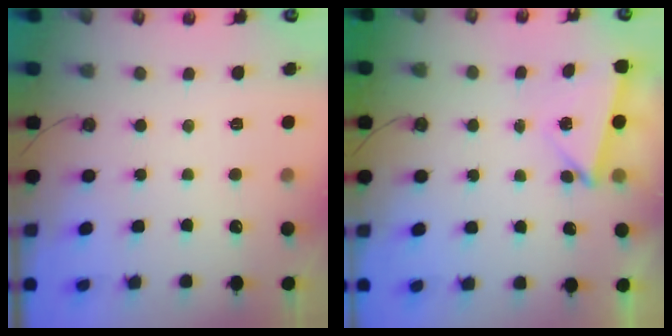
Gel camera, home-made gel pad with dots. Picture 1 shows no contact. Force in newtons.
{"total": 3.9, "press": 3.5, "slide": 1.5}